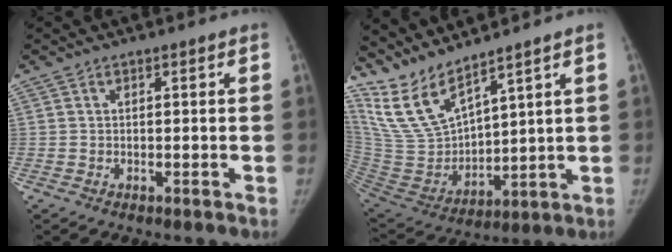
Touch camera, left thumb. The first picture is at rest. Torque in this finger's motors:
{"motor_torque": [0.21, 0.10, 1.08, -1.69, 0.32]}